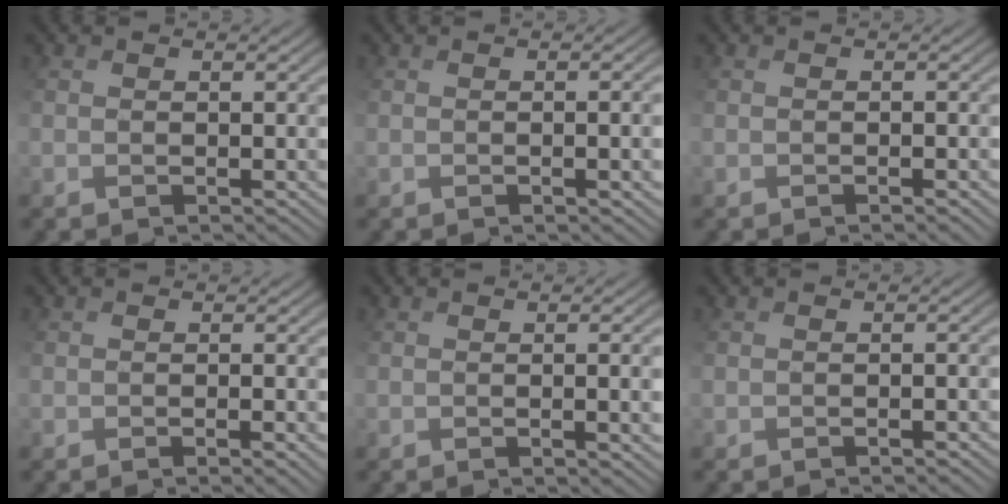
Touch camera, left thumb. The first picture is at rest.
{"total": 4.4, "force": [-0.8, 1.5, 4.1], "torque": [-0.046, -0.001, 0.003]}
{"total": 1.5, "force": [-0.9, 0.3, 1.2], "torque": [-0.010, 0.003, 0.002]}
{"total": 2.2, "force": [-0.9, 0.8, 1.9], "torque": [-0.030, -0.003, 0.003]}
{"total": 5.5, "force": [-0.5, 2.2, 5.0], "torque": [-0.056, -0.005, 0.011]}
{"total": 1.5, "force": [-1.0, 0.3, 1.1], "torque": [-0.005, 0.006, 0.000]}